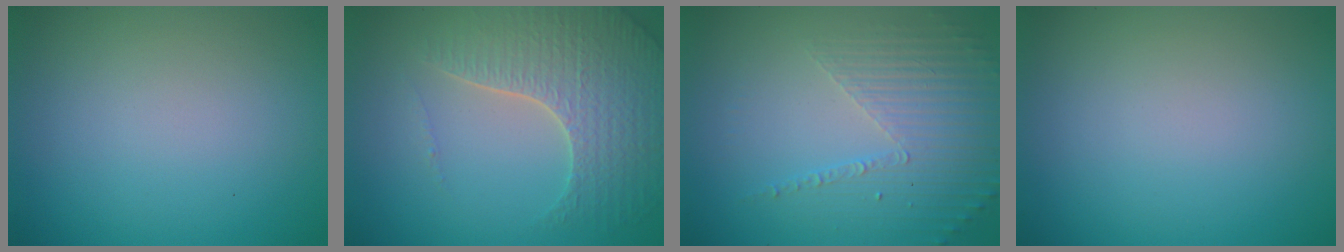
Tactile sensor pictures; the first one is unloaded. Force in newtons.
{"total": 5.3, "press": 4.5, "slide": 2.8}
{"total": 5.3, "press": 3.1, "slide": 4.2}
{"total": 0.0}